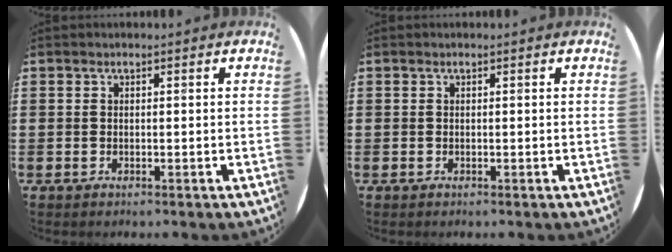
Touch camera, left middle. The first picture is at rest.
{"total": 0.0}